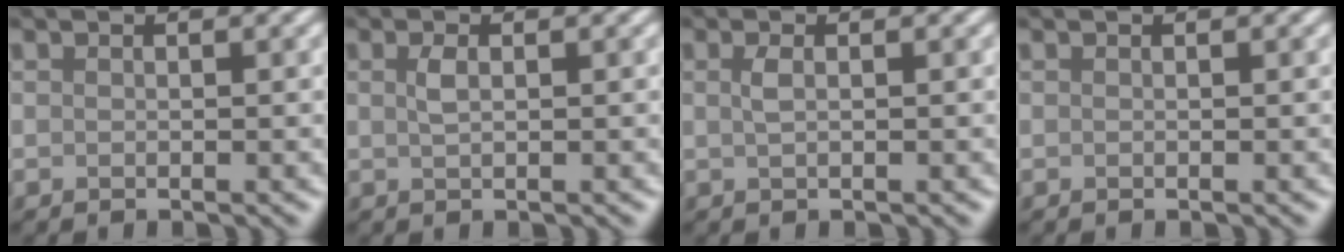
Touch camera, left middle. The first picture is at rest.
{"total": 1.2, "force": [0.4, 0.5, 1.0], "torque": [-0.024, 0.003, 0.008]}
{"total": 1.1, "force": [0.3, 0.4, 1.0], "torque": [-0.020, 0.004, 0.006]}
{"total": 0.0}